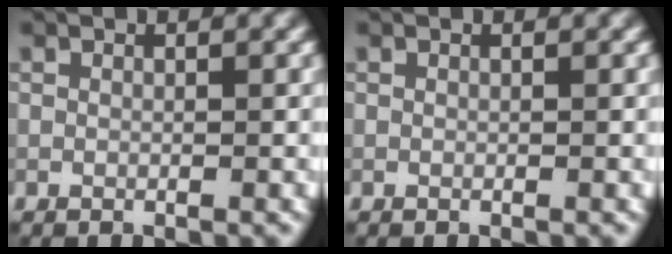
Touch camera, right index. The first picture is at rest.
{"total": 0.0}